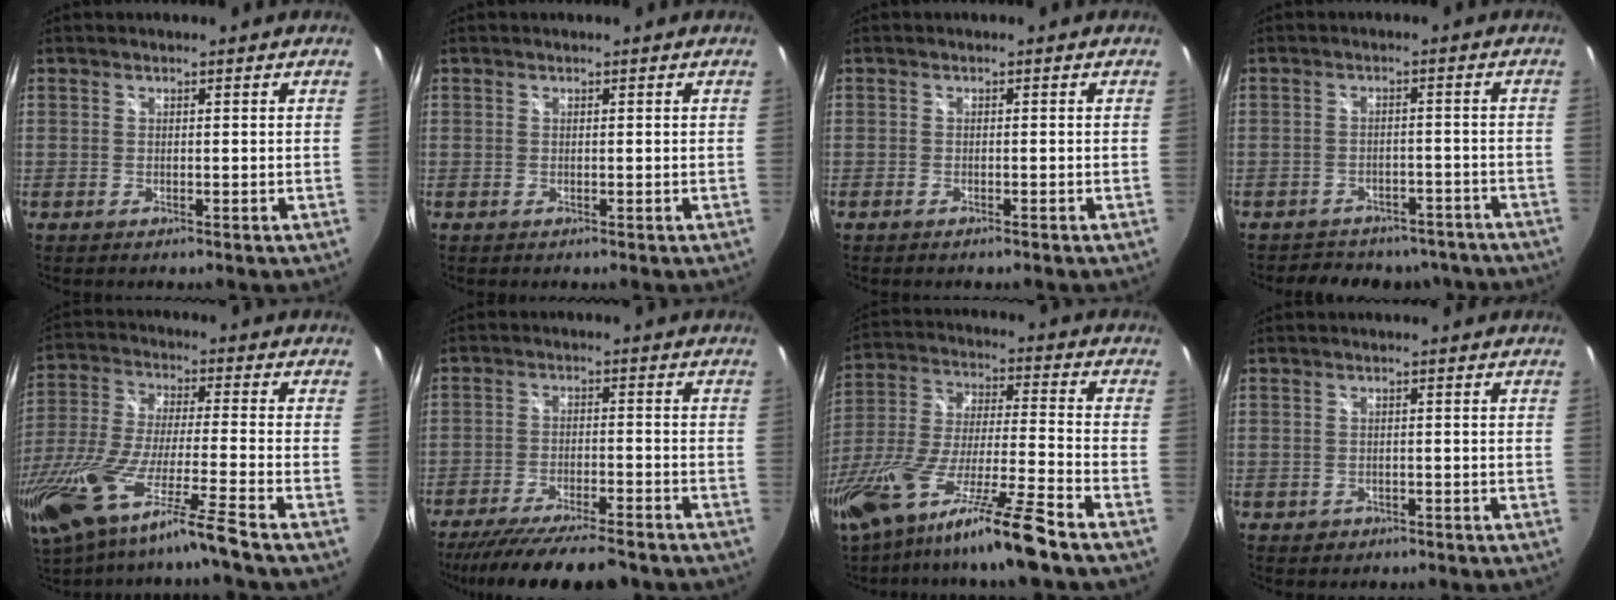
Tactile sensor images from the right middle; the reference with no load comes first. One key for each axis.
{"total": 0.0}
{"total": 1.2, "fx": -1.0, "fy": 0.1, "fz": 0.6, "tx": -0.013, "ty": 0.001, "tz": -0.018}
{"total": 14.3, "fx": -12.0, "fy": 6.7, "fz": 4.0, "tx": -0.091, "ty": 0.018, "tz": -0.141}
{"total": 18.4, "fx": -13.4, "fy": -1.3, "fz": 12.5, "tx": -0.229, "ty": -0.064, "tz": -0.234}
{"total": 16.8, "fx": -14.4, "fy": 2.6, "fz": 8.2, "tx": -0.161, "ty": -0.032, "tz": -0.222}
{"total": 22.1, "fx": -16.2, "fy": 0.1, "fz": 15.0, "tx": -0.287, "ty": -0.048, "tz": -0.289}
{"total": 1.5, "fx": -0.6, "fy": 1.4, "fz": 0.3, "tx": -0.009, "ty": -0.002, "tz": -0.007}